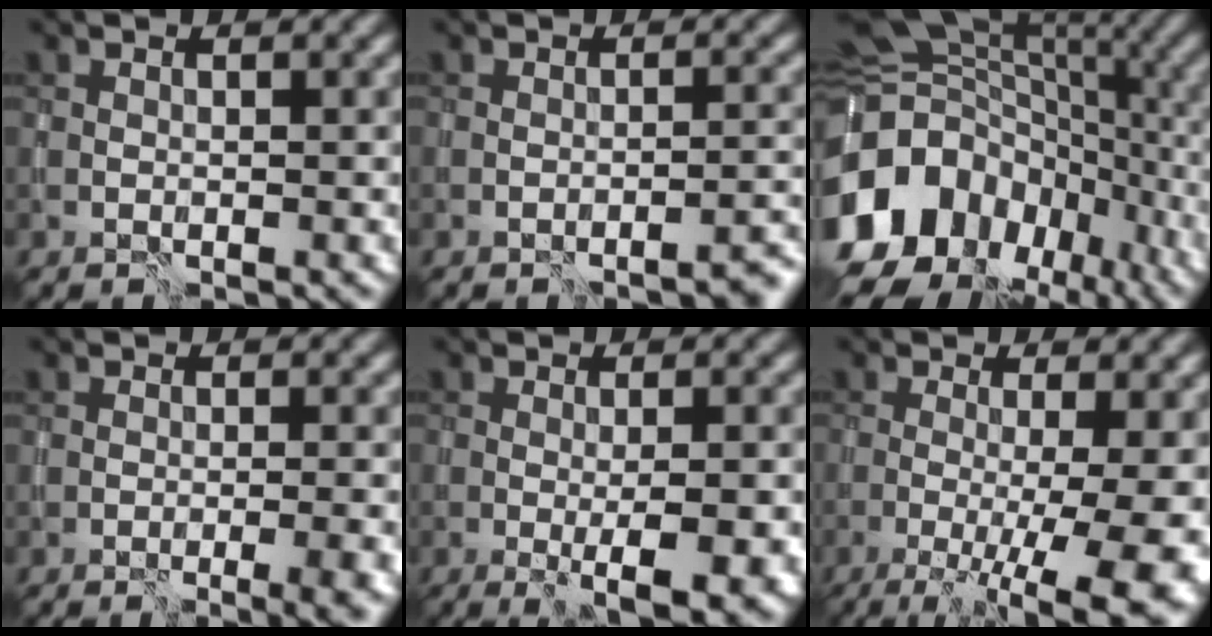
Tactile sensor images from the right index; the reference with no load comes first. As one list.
[{"total": 2.1, "force": [-1.7, 0.1, 1.2], "torque": [-0.016, -0.004, -0.030]}, {"total": 18.1, "force": [-7.1, 14.5, 8.2], "torque": [-0.186, -0.006, -0.107]}, {"total": 4.0, "force": [-1.2, 1.2, 3.6], "torque": [-0.027, -0.007, -0.012]}, {"total": 4.1, "force": [-1.3, 0.7, 3.9], "torque": [-0.054, -0.012, -0.017]}, {"total": 11.1, "force": [-2.3, 3.5, 10.2], "torque": [-0.114, -0.010, -0.023]}]